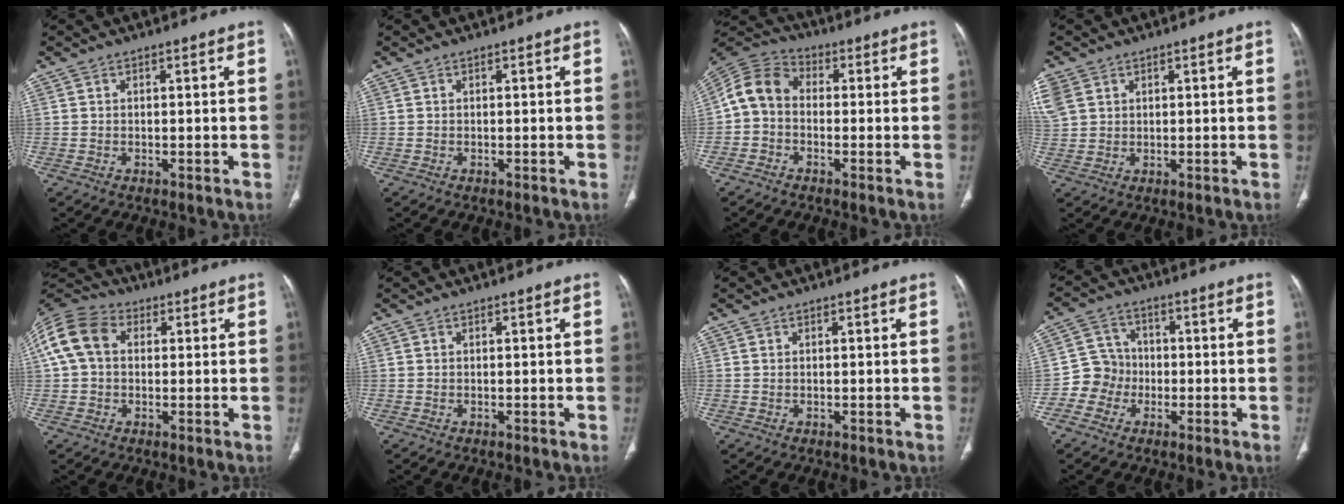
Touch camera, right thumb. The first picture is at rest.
{"total": 0.0}
{"total": 8.2, "force": [-0.7, 6.4, 5.1], "torque": [-0.088, 0.026, -0.032]}
{"total": 8.8, "force": [3.6, 7.0, 4.0], "torque": [-0.124, 0.015, 0.083]}
{"total": 11.9, "force": [2.3, 8.8, 7.7], "torque": [-0.158, 0.033, 0.033]}
{"total": 0.0}
{"total": 0.0}
{"total": 6.5, "force": [-1.9, 6.1, 1.1], "torque": [0.015, 0.021, -0.044]}